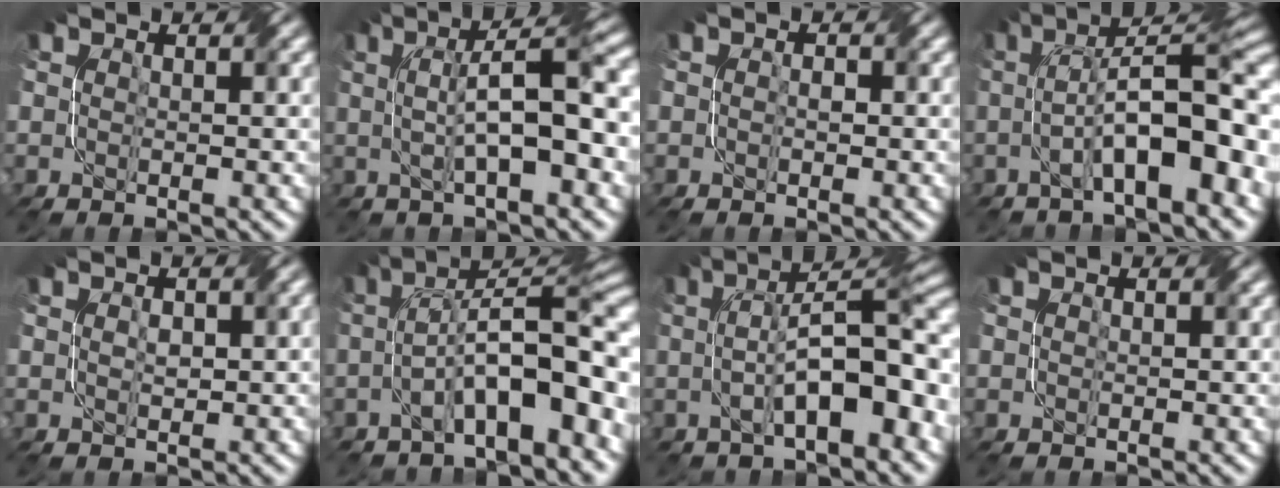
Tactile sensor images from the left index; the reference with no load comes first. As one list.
[{"total": 7.9, "force": [0.5, 2.0, 7.7], "torque": [-0.116, 0.013, 0.008]}, {"total": 0.6, "force": [-0.2, 0.4, 0.4], "torque": [-0.005, -0.002, -0.004]}, {"total": 10.3, "force": [-1.7, 3.1, 9.6], "torque": [-0.145, 0.016, -0.028]}, {"total": 1.3, "force": [0.0, 0.7, 1.1], "torque": [-0.017, 0.001, 0.005]}, {"total": 11.0, "force": [-3.2, 3.3, 10.0], "torque": [-0.149, 0.022, -0.048]}, {"total": 10.5, "force": [-1.1, 3.6, 9.8], "torque": [-0.138, 0.017, -0.018]}, {"total": 0.0}]